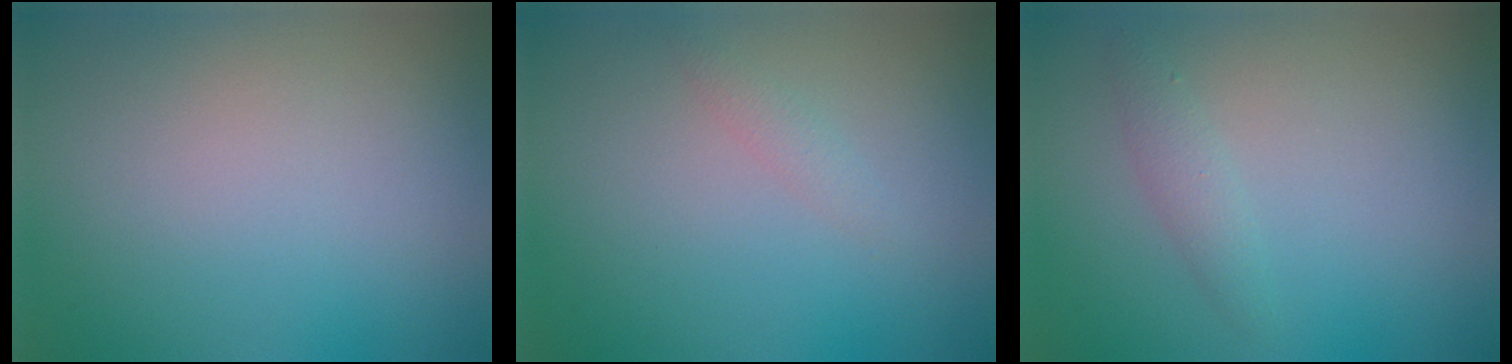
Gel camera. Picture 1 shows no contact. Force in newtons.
{"total": 0.9, "press": 0.9, "slide": 0.0}
{"total": 1.4, "press": 1.4, "slide": 0.0}